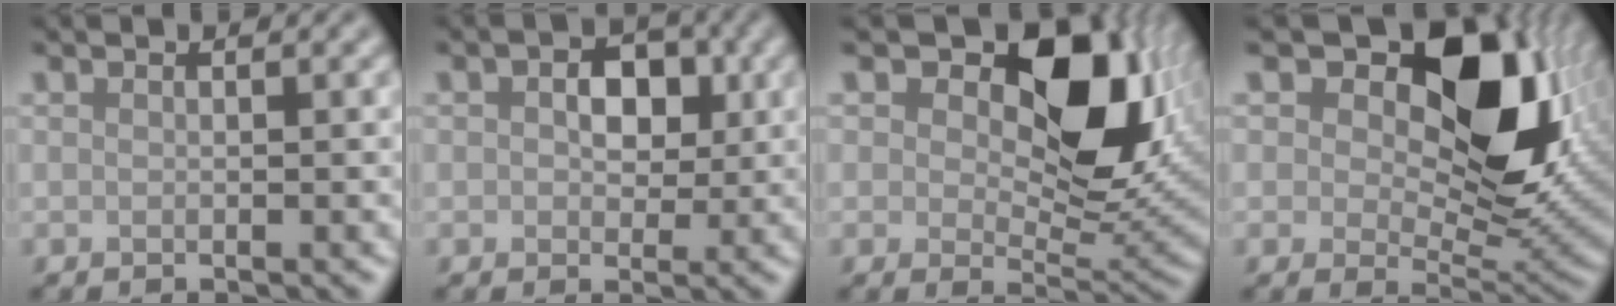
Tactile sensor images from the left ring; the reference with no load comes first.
{"total": 2.4, "force": [0.2, 1.7, 1.6], "torque": [-0.036, 0.004, 0.007]}
{"total": 10.7, "force": [3.5, 6.2, 8.0], "torque": [-0.120, -0.008, 0.068]}
{"total": 11.9, "force": [4.0, 6.9, 8.8], "torque": [-0.130, -0.006, 0.077]}